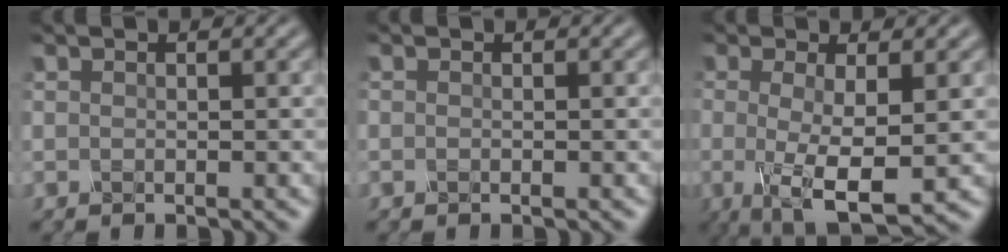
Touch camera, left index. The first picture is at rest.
{"total": 0.0}
{"total": 5.8, "force": [-1.1, 1.4, 5.5], "torque": [-0.093, -0.014, -0.021]}